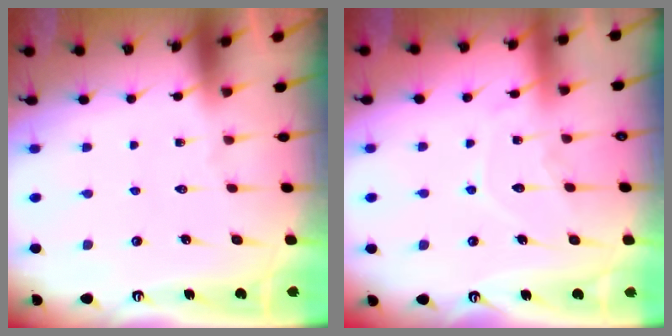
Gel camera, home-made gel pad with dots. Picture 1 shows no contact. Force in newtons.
{"total": 8.5, "press": 8.5, "slide": 0.9}